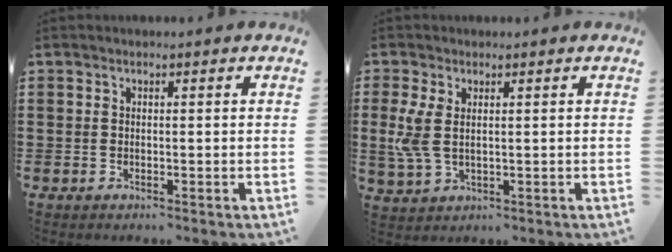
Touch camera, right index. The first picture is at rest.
{"total": 4.9, "force": [0.7, 2.4, 4.2], "torque": [-0.105, -0.003, 0.009]}